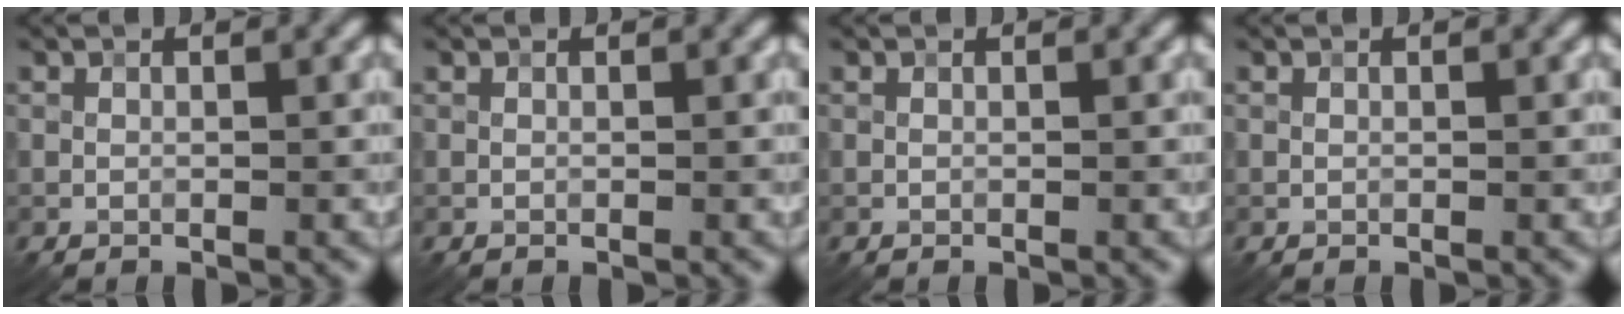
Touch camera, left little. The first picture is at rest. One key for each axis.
{"total": 0.0}
{"total": 0.0}
{"total": 0.0}